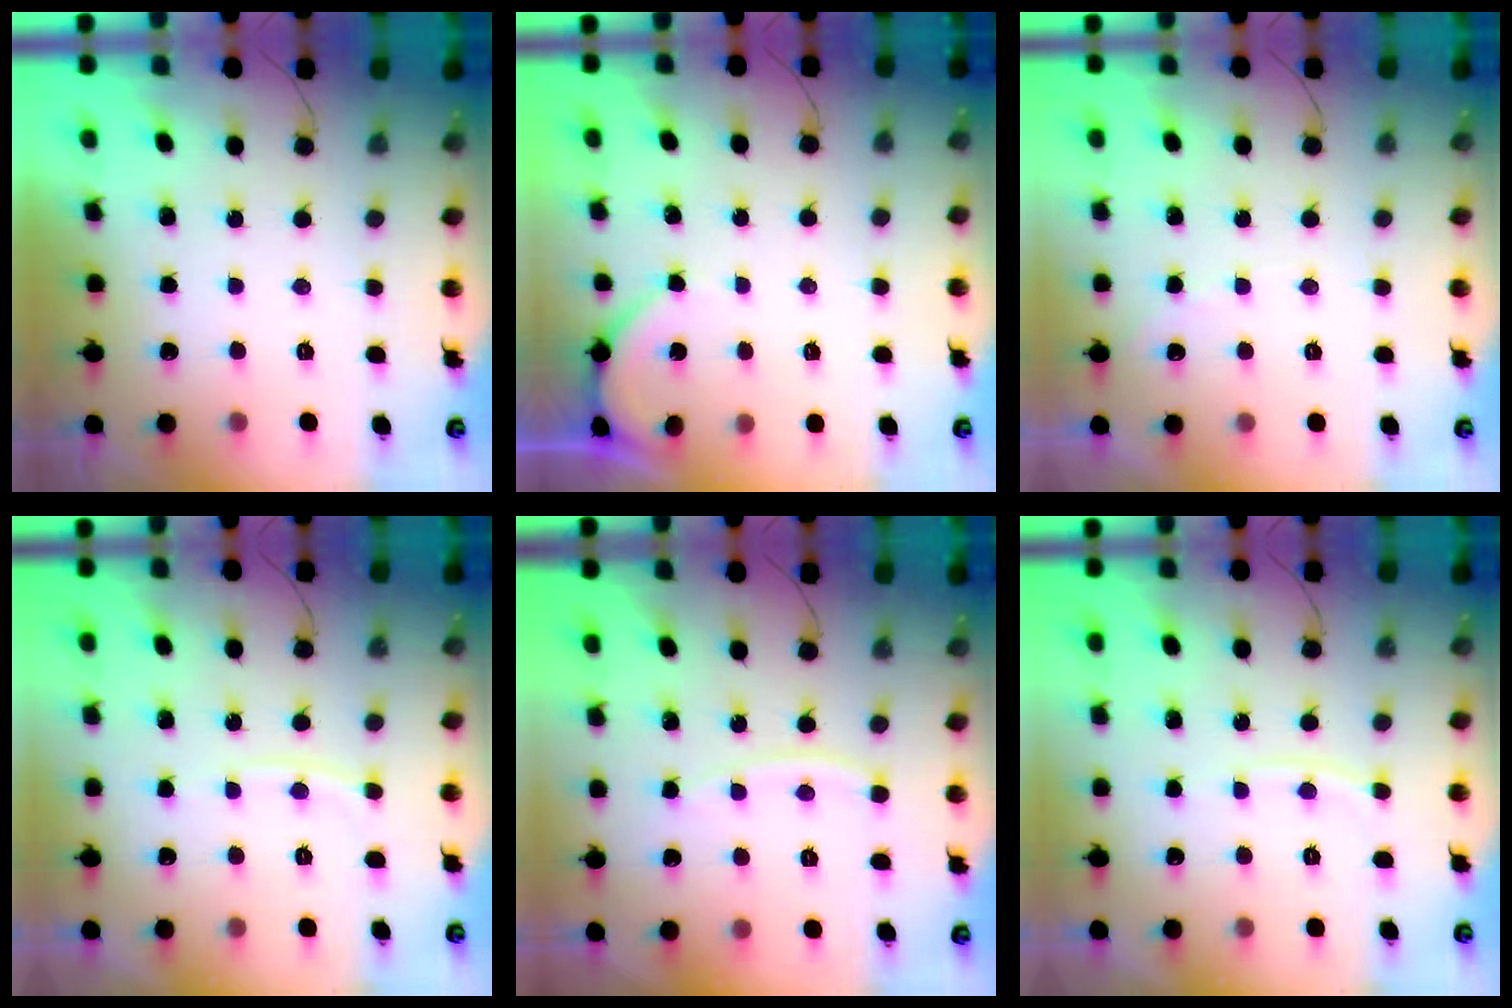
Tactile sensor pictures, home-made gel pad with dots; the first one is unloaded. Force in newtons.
{"total": 2.8, "press": 2.8, "slide": 0.4}
{"total": 4.9, "press": 4.8, "slide": 0.9}
{"total": 5.7, "press": 5.7, "slide": 0.5}
{"total": 4.4, "press": 4.4, "slide": 0.2}
{"total": 5.7, "press": 5.7, "slide": 0.5}